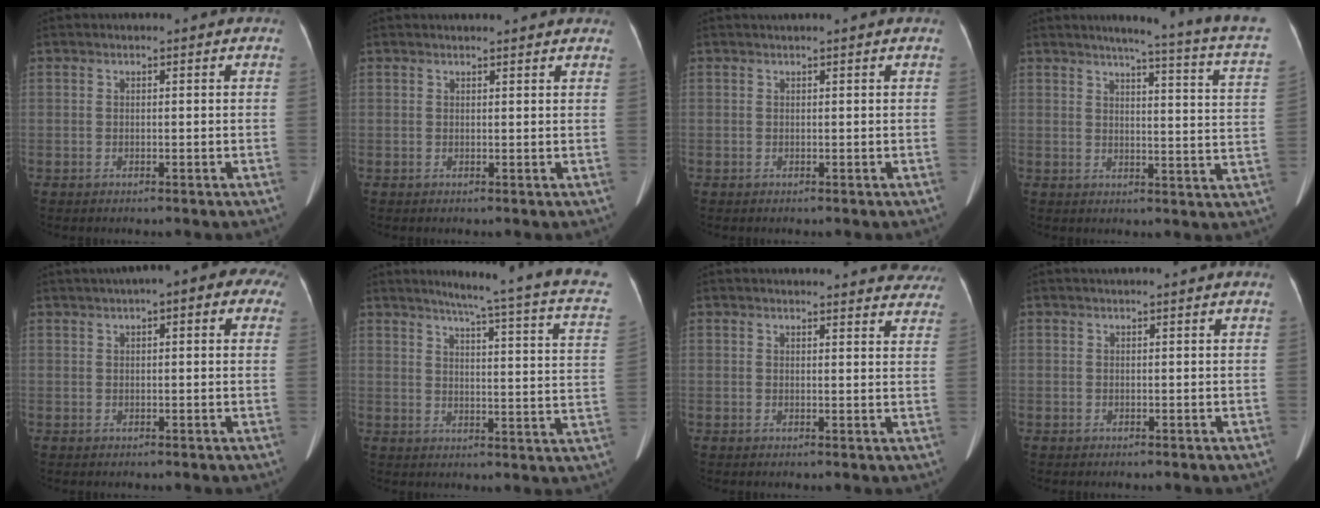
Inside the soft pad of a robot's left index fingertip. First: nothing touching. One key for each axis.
{"total": 5.7, "fx": 5.4, "fy": 0.5, "fz": 1.9, "tx": -0.027, "ty": 0.021, "tz": 0.052}
{"total": 1.1, "fx": 1.0, "fy": 0.0, "fz": 0.4, "tx": -0.008, "ty": 0.026, "tz": 0.018}
{"total": 17.5, "fx": 14.9, "fy": -1.5, "fz": 9.1, "tx": -0.126, "ty": -0.067, "tz": 0.156}
{"total": 9.3, "fx": 5.2, "fy": 2.9, "fz": 7.2, "tx": -0.086, "ty": 0.049, "tz": 0.059}
{"total": 18.6, "fx": 15.1, "fy": -0.3, "fz": 11.0, "tx": -0.154, "ty": -0.048, "tz": 0.165}
{"total": 15.1, "fx": 14.5, "fy": 2.8, "fz": 3.3, "tx": -0.018, "ty": -0.029, "tz": 0.143}
{"total": 0.9, "fx": 0.8, "fy": 0.0, "fz": 0.3, "tx": -0.007, "ty": 0.024, "tz": 0.013}